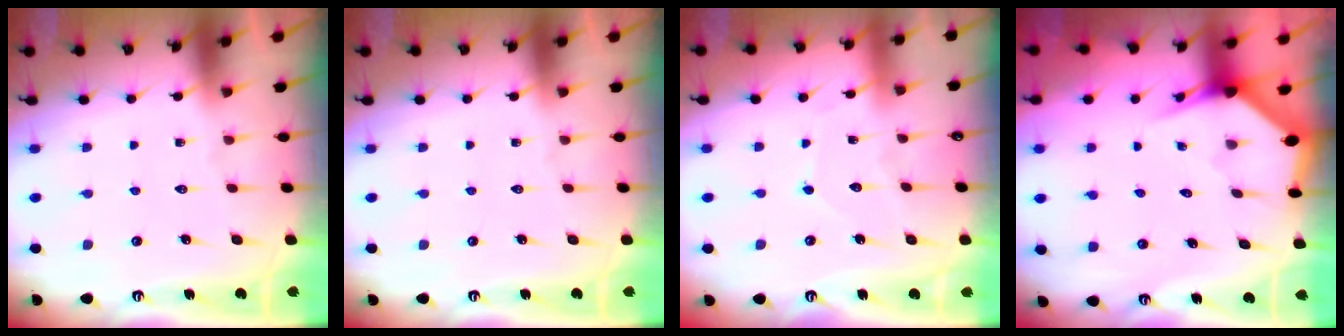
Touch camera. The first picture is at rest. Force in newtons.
{"total": 0.0}
{"total": 4.9, "press": 4.9, "slide": 0.6}
{"total": 2.8, "press": 2.8, "slide": 0.0}